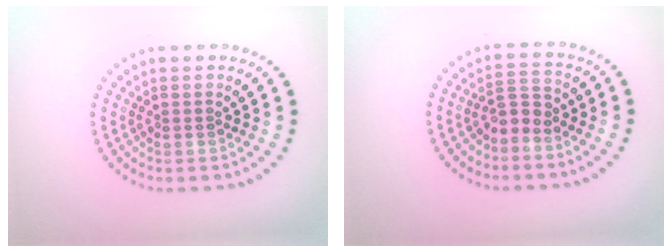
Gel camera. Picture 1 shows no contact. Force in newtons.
{"total": 1.9, "press": 1.4, "slide": 1.3}